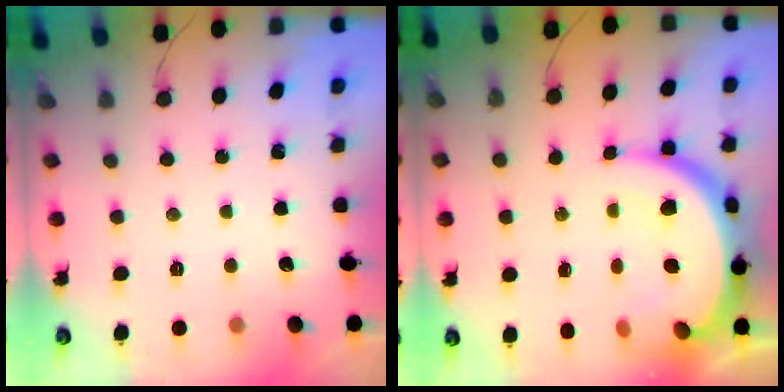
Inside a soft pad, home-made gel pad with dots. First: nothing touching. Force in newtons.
{"total": 14.9, "press": 14.8, "slide": 1.8}